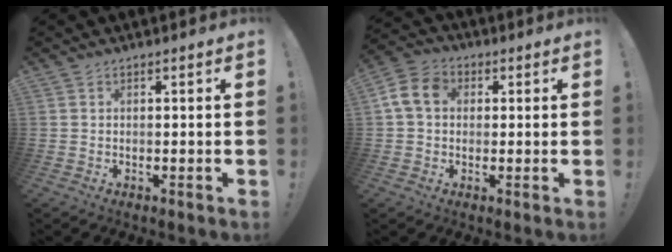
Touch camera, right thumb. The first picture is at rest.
{"total": 9.5, "force": [1.7, 7.2, 5.8], "torque": [-0.111, 0.013, 0.037]}